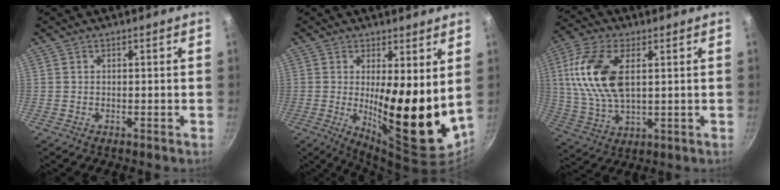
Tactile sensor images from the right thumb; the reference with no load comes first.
{"total": 15.8, "force": [1.6, 4.8, 15.0], "torque": [-0.201, -0.043, 0.032]}
{"total": 15.0, "force": [3.3, 7.9, 12.4], "torque": [-0.246, -0.002, 0.063]}